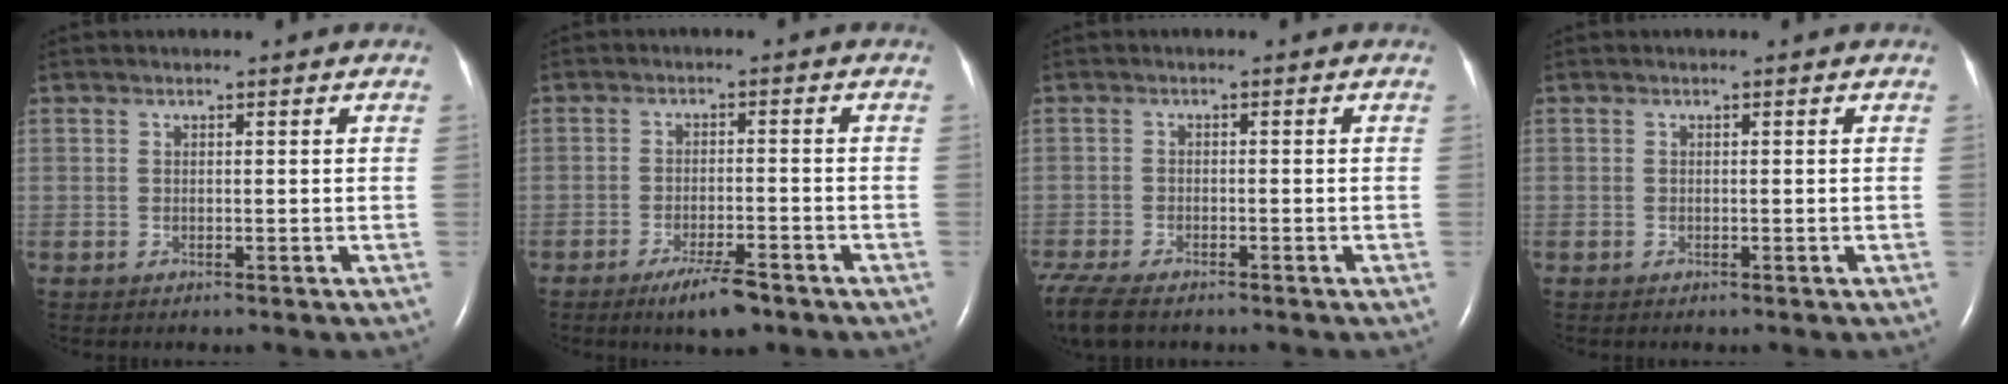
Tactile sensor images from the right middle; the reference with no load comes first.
{"total": 5.5, "force": [-3.8, 0.7, 3.9], "torque": [-0.075, -0.010, -0.061]}
{"total": 8.4, "force": [-6.3, 2.8, 4.7], "torque": [-0.107, -0.019, -0.106]}
{"total": 0.0}